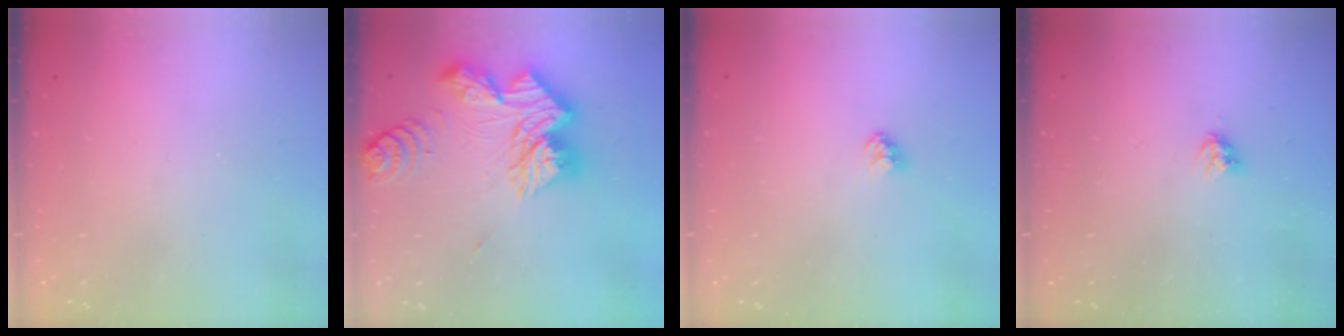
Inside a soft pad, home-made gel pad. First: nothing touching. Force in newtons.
{"total": 19.9, "press": 19.8, "slide": 1.7}
{"total": 2.4, "press": 2.4, "slide": 0.1}
{"total": 3.5, "press": 3.5, "slide": 0.4}